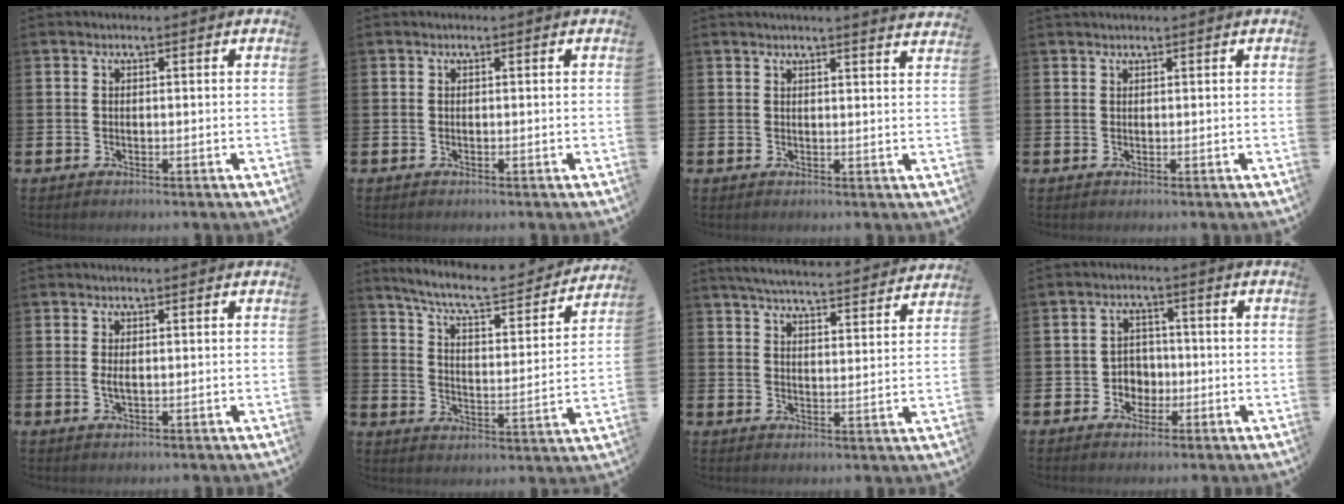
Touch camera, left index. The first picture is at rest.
{"total": 0.0}
{"total": 2.5, "force": [2.4, -0.5, 0.1], "torque": [0.000, -0.015, 0.043]}
{"total": 0.7, "force": [0.7, 0.0, 0.1], "torque": [0.002, 0.000, 0.012]}
{"total": 1.5, "force": [0.1, 0.6, 1.3], "torque": [-0.027, 0.002, 0.001]}
{"total": 8.3, "force": [7.5, 1.4, 3.3], "torque": [-0.090, -0.052, 0.125]}
{"total": 5.8, "force": [5.7, 0.3, 1.2], "torque": [-0.038, -0.043, 0.100]}
{"total": 3.3, "force": [-0.8, 3.1, 0.9], "torque": [-0.020, 0.002, -0.023]}